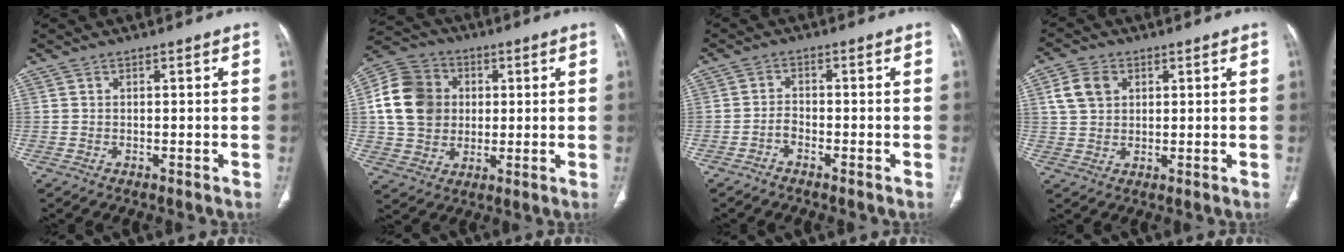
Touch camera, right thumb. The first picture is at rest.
{"total": 14.3, "force": [1.7, 12.3, 7.2], "torque": [-0.122, 0.014, 0.030]}
{"total": 1.9, "force": [-1.4, 0.8, 0.9], "torque": [-0.012, 0.017, -0.029]}
{"total": 6.2, "force": [2.1, 4.6, 3.4], "torque": [-0.056, 0.003, 0.040]}